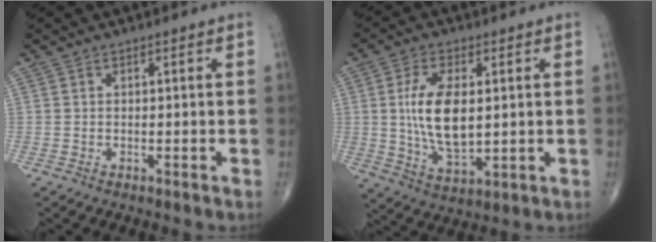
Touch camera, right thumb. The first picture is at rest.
{"total": 12.1, "force": [1.3, 5.9, 10.5], "torque": [-0.196, -0.016, 0.031]}